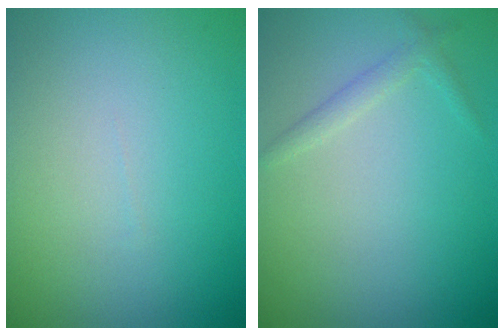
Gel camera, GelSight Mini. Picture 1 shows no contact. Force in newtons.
{"total": 1.3, "press": 1.3, "slide": 0.1}